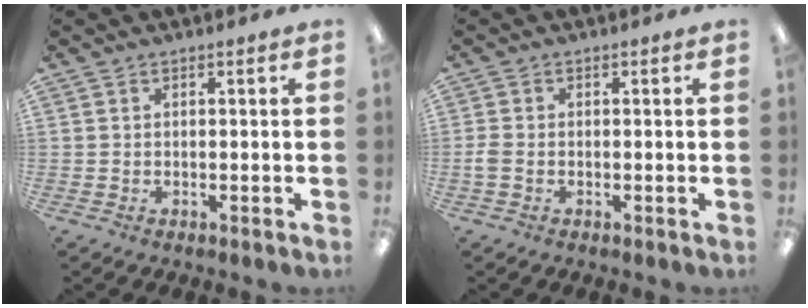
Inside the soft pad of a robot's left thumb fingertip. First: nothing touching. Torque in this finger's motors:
{"motor_torque": [-0.06, 0.07, 0.29, -0.29, 0.00]}